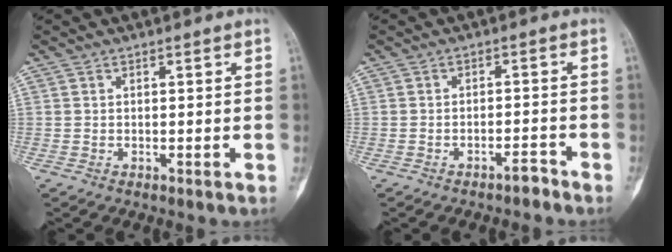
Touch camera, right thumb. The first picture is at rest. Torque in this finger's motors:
{"motor_torque": [1.18, 0.22, 0.39, -0.71, 0.10]}